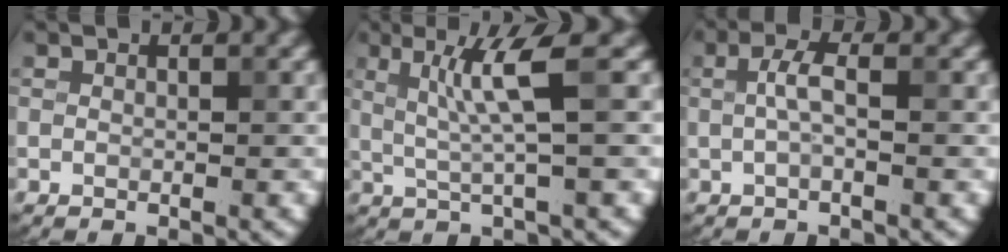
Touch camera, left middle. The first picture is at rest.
{"total": 4.1, "force": [0.9, 0.1, 4.0], "torque": [-0.083, 0.001, 0.021]}
{"total": 1.9, "force": [0.1, 0.5, 1.8], "torque": [-0.040, 0.006, -0.002]}